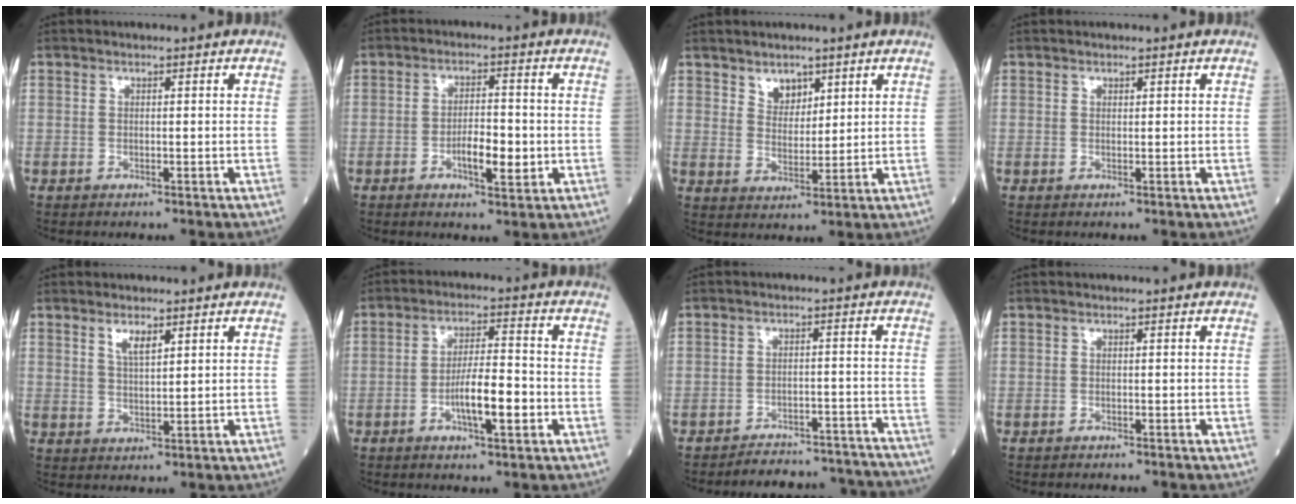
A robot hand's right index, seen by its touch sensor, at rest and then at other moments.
{"total": 5.6, "force": [-1.4, 1.5, 5.2], "torque": [-0.088, -0.001, -0.022]}
{"total": 3.8, "force": [2.6, 2.2, 1.8], "torque": [-0.028, -0.002, 0.052]}
{"total": 0.0}
{"total": 3.0, "force": [1.8, 0.7, 2.3], "torque": [-0.046, 0.000, 0.038]}
{"total": 7.7, "force": [-2.4, 1.3, 7.2], "torque": [-0.129, 0.004, -0.040]}
{"total": 14.1, "force": [-13.7, 2.8, 1.6], "torque": [0.000, 0.026, -0.161]}
{"total": 1.2, "force": [-1.1, 0.3, 0.3], "torque": [-0.009, -0.002, -0.015]}